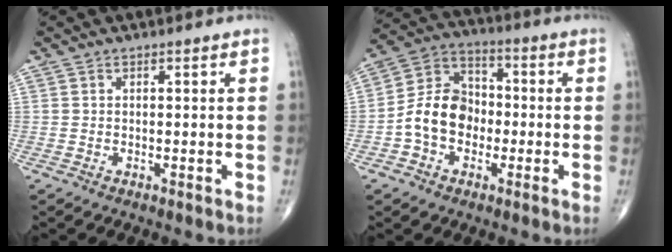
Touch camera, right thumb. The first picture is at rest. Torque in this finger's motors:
{"motor_torque": [0.32, 0.24, 1.35, -0.31, 0.07]}